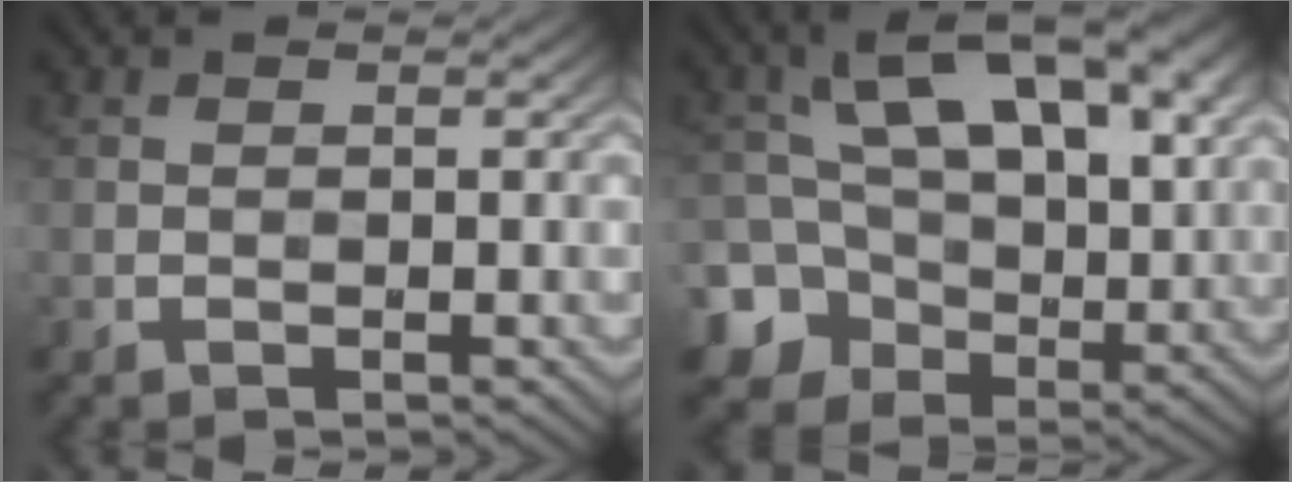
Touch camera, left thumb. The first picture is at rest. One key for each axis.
{"total": 15.7, "fx": 3.1, "fy": 10.9, "fz": 10.9, "tx": -0.191, "ty": 0.004, "tz": 0.067}